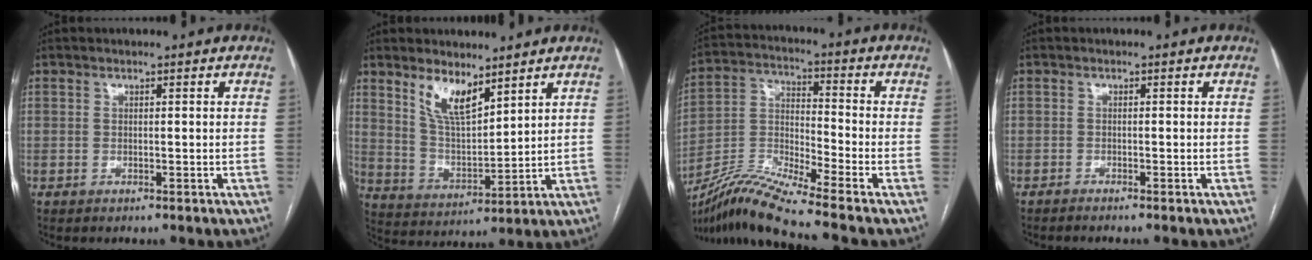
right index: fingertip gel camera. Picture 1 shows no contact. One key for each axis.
{"total": 8.0, "fx": 5.6, "fy": 2.6, "fz": 5.1, "tx": -0.105, "ty": -0.007, "tz": 0.114}
{"total": 12.4, "fx": -10.5, "fy": -1.6, "fz": 6.4, "tx": -0.135, "ty": -0.010, "tz": -0.199}
{"total": 1.7, "fx": -1.5, "fy": -0.3, "fz": 0.8, "tx": -0.009, "ty": 0.002, "tz": -0.022}